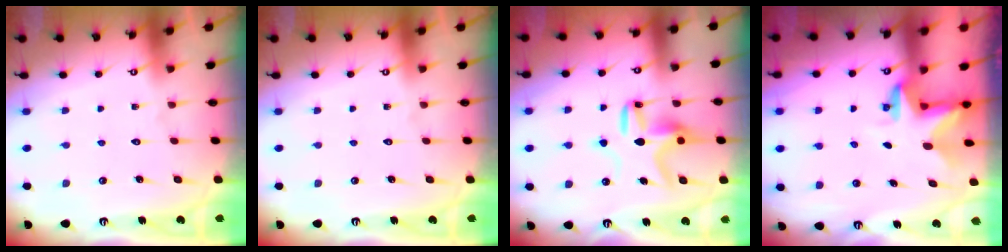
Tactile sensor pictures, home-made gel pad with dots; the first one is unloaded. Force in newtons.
{"total": 0.0}
{"total": 10.0, "press": 10.0, "slide": 0.4}
{"total": 2.9, "press": 2.9, "slide": 0.2}